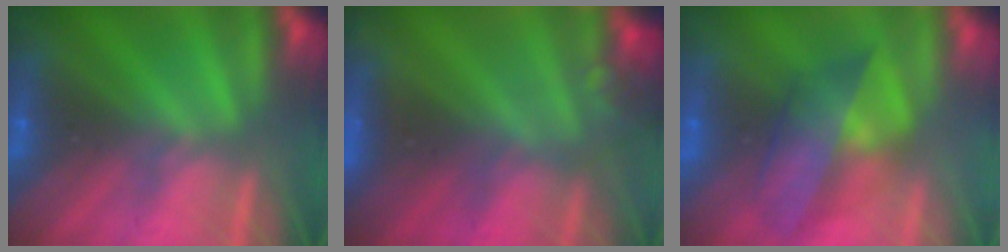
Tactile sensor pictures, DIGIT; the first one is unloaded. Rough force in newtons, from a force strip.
{"total": 5.1}
{"total": 4.2}